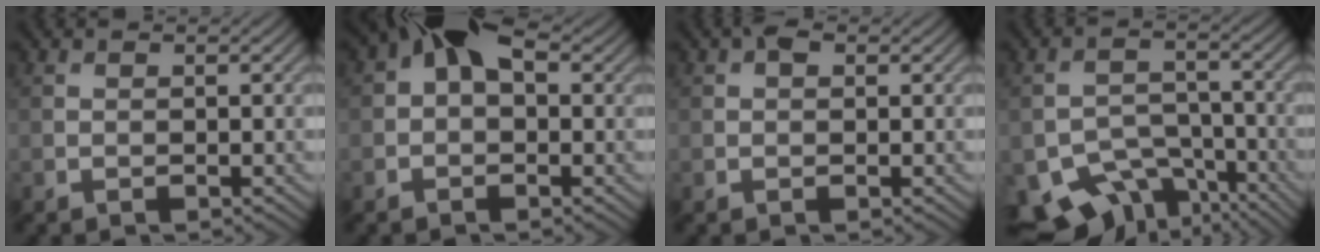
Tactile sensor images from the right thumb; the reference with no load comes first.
{"total": 7.0, "force": [2.1, 4.5, 5.0], "torque": [-0.090, 0.025, 0.016]}
{"total": 1.4, "force": [0.5, 0.8, 0.9], "torque": [-0.014, 0.004, 0.004]}
{"total": 11.0, "force": [-7.7, 6.4, 4.6], "torque": [-0.096, -0.027, -0.117]}